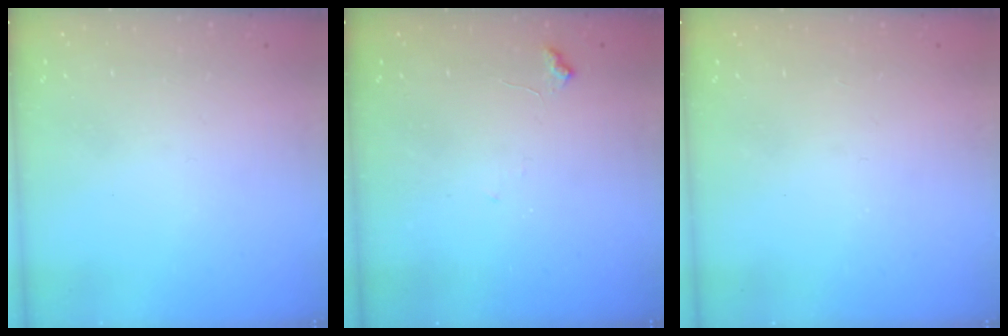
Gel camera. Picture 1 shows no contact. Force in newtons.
{"total": 6.1, "press": 6.0, "slide": 0.5}
{"total": 1.0, "press": 0.9, "slide": 0.4}